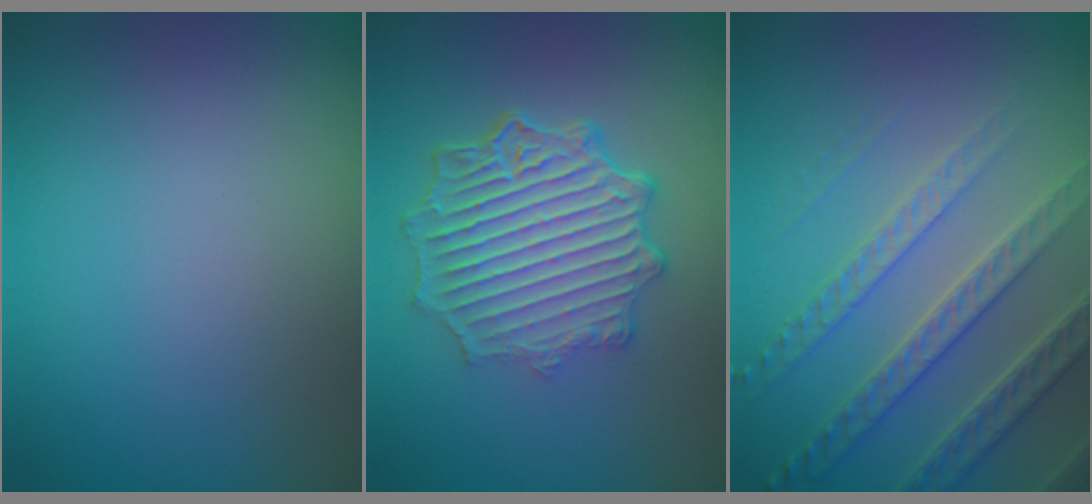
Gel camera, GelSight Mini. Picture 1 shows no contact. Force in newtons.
{"total": 7.1, "press": 5.3, "slide": 4.7}
{"total": 4.5, "press": 4.4, "slide": 1.1}